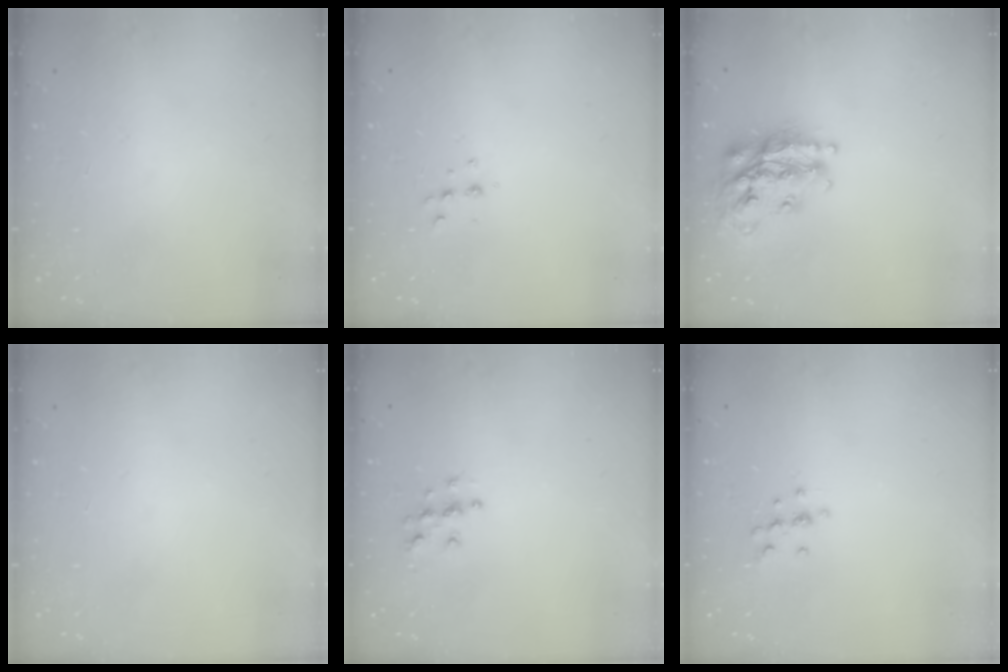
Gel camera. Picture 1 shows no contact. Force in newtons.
{"total": 4.3, "press": 4.2, "slide": 0.8}
{"total": 18.0, "press": 17.9, "slide": 1.6}
{"total": 0.0}
{"total": 5.6, "press": 5.6, "slide": 0.2}
{"total": 6.5, "press": 6.2, "slide": 2.1}